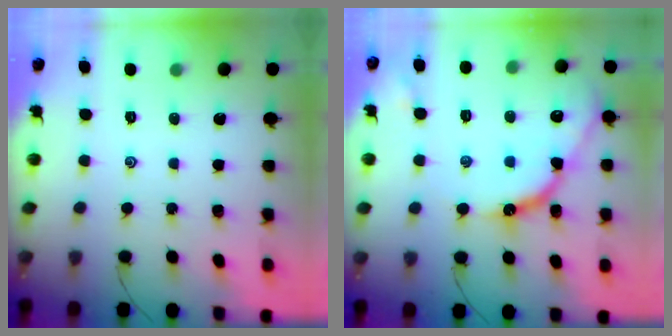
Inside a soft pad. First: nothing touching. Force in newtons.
{"total": 12.4, "press": 12.4, "slide": 0.9}